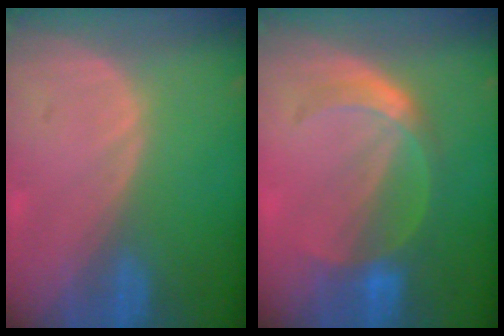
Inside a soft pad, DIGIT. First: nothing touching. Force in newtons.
{"total": 5.4, "press": 5.2, "slide": 1.3}